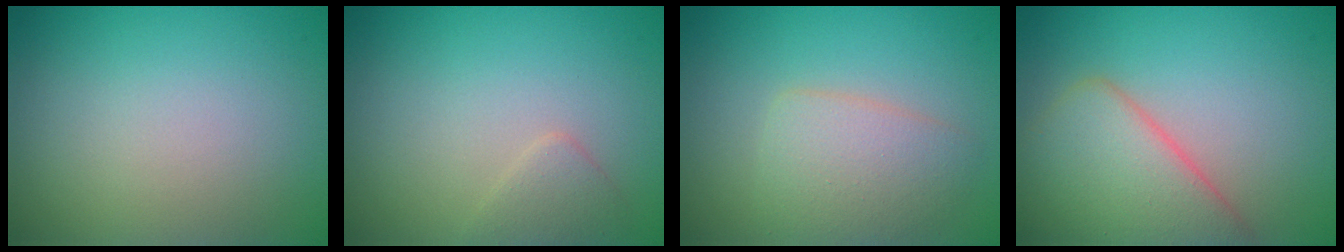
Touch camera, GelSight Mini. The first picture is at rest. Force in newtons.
{"total": 1.3, "press": 1.3, "slide": 0.1}
{"total": 3.2, "press": 3.2, "slide": 0.1}
{"total": 6.0, "press": 6.0, "slide": 0.4}